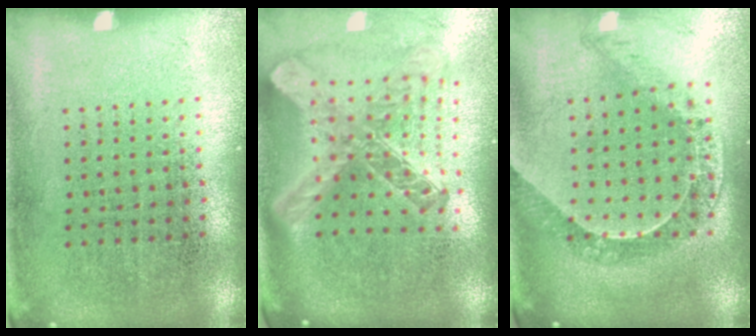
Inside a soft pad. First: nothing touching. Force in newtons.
{"total": 2.7, "press": 2.0, "slide": 1.9}
{"total": 0.8, "press": 0.7, "slide": 0.1}